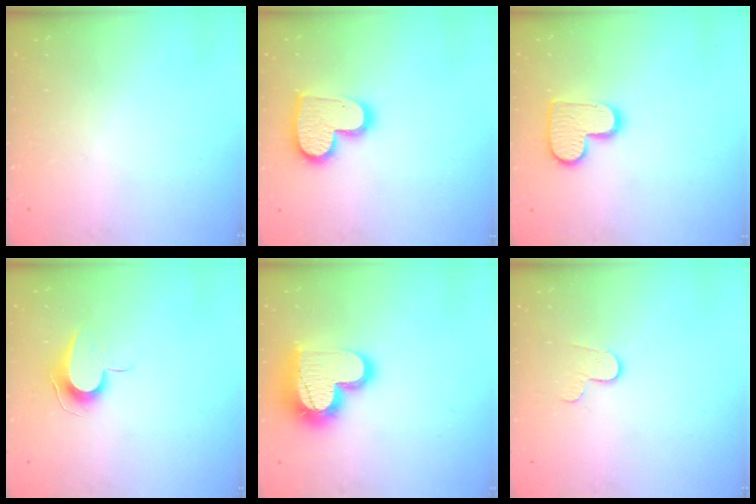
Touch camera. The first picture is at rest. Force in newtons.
{"total": 13.9, "press": 13.9, "slide": 1.2}
{"total": 11.9, "press": 11.9, "slide": 0.6}
{"total": 8.9, "press": 8.8, "slide": 0.5}
{"total": 18.9, "press": 18.9, "slide": 1.4}
{"total": 5.7, "press": 5.7, "slide": 0.5}